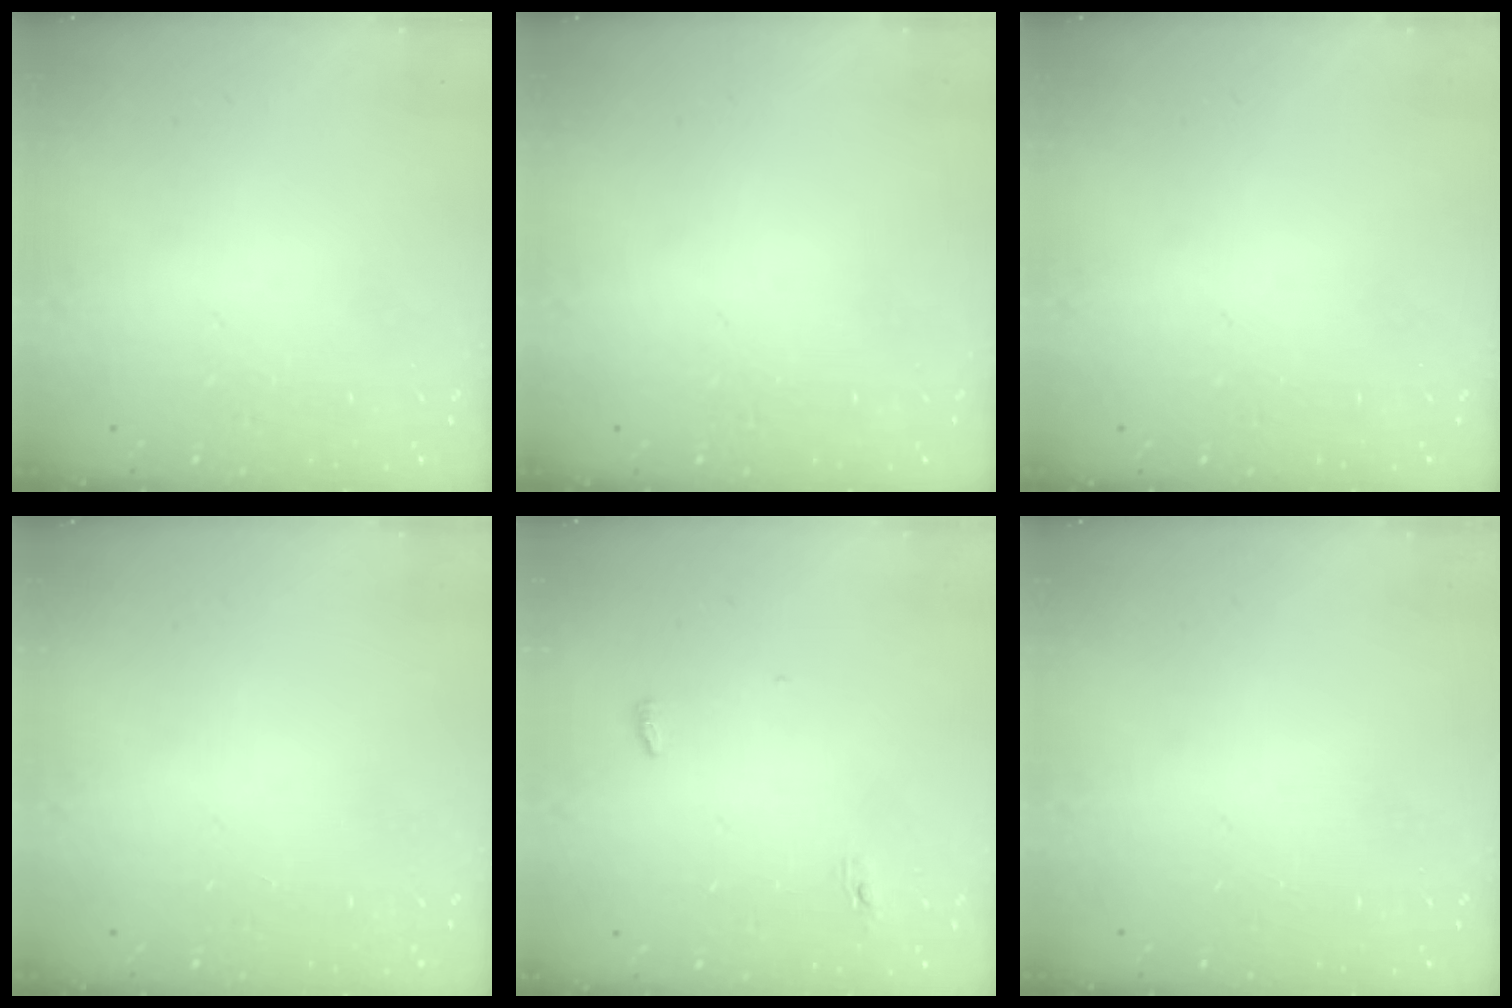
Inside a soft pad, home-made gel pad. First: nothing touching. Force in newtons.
{"total": 0.0}
{"total": 0.0}
{"total": 0.0}
{"total": 3.6, "press": 3.5, "slide": 0.9}
{"total": 0.0}